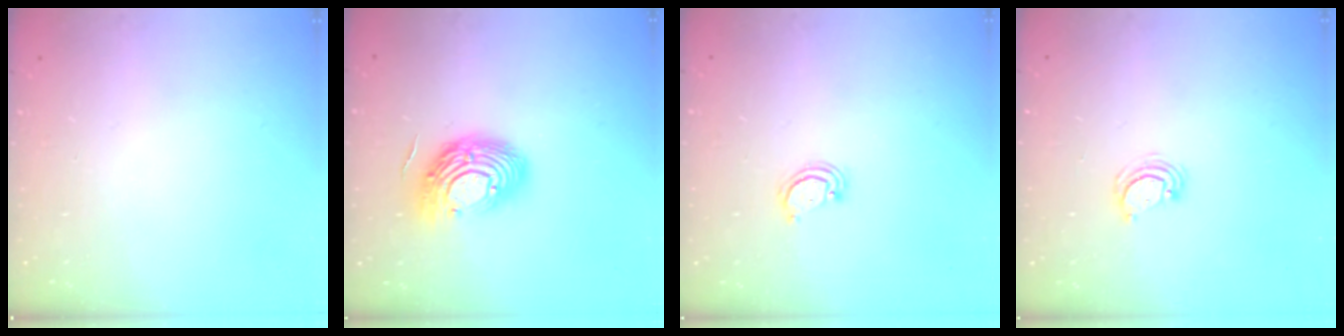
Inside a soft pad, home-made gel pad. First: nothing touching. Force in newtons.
{"total": 14.4, "press": 14.3, "slide": 1.2}
{"total": 2.6, "press": 2.6, "slide": 0.3}
{"total": 4.3, "press": 4.3, "slide": 0.4}